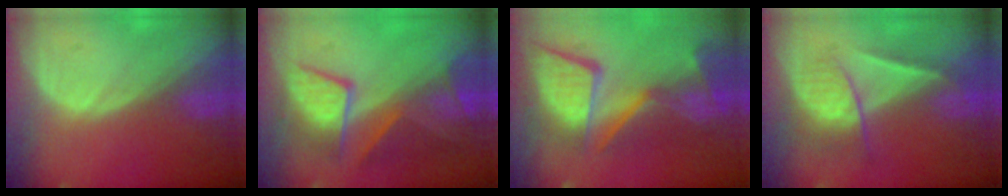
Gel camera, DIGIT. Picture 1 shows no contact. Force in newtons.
{"total": 9.4, "press": 8.6, "slide": 3.8}
{"total": 13.5, "press": 11.2, "slide": 7.6}
{"total": 7.2, "press": 6.1, "slide": 3.9}